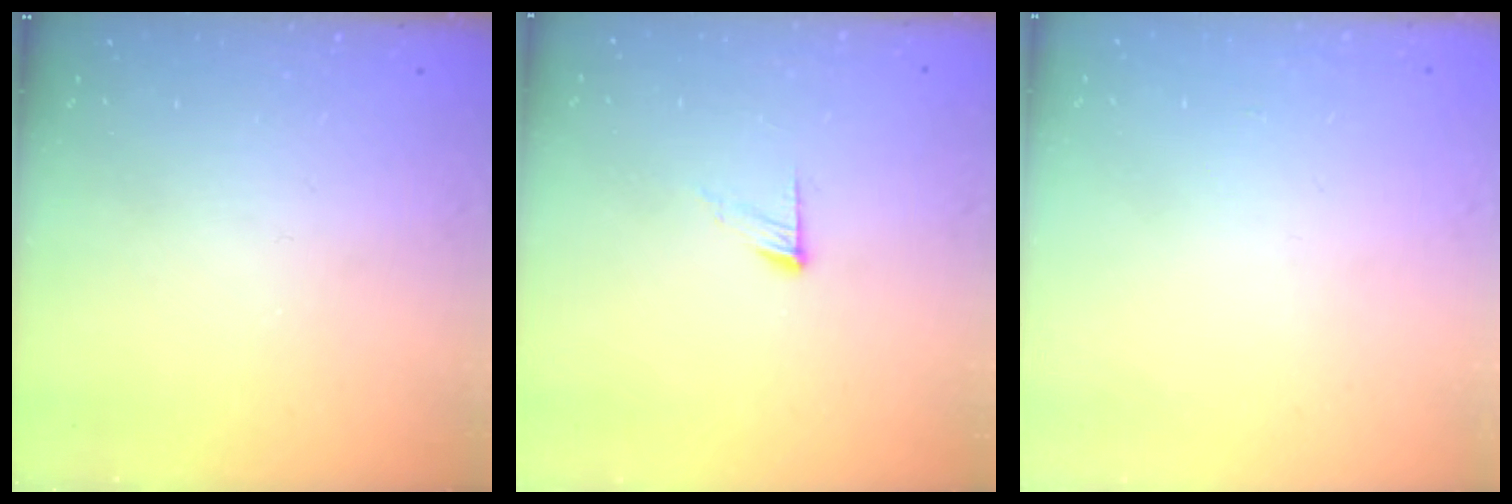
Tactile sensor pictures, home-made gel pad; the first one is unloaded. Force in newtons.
{"total": 6.8, "press": 6.8, "slide": 0.6}
{"total": 0.9, "press": 0.9, "slide": 0.0}